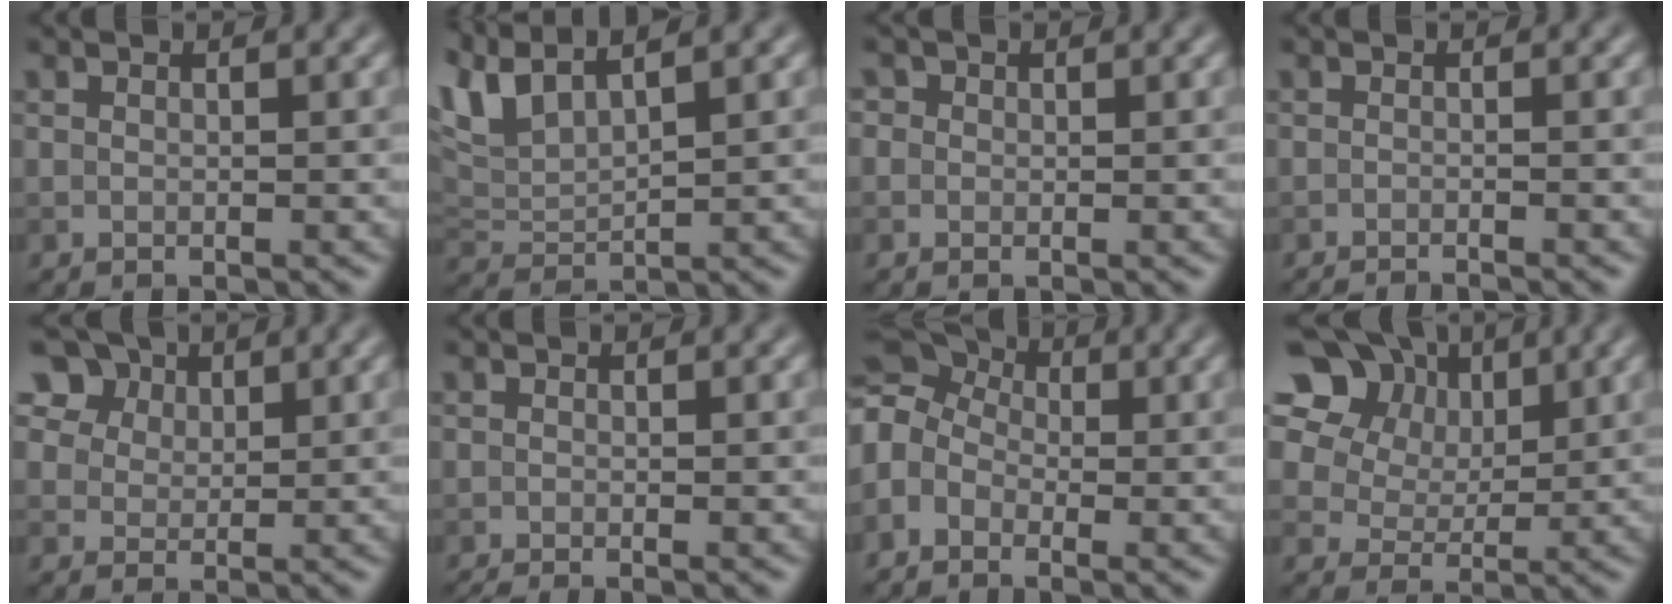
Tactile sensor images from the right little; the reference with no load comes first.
{"total": 5.6, "force": [4.1, 1.7, 3.4], "torque": [-0.088, 0.019, 0.082]}
{"total": 1.2, "force": [0.5, 1.1, 0.3], "torque": [-0.002, -0.001, -0.007]}
{"total": 2.7, "force": [-2.4, 0.4, 1.0], "torque": [-0.010, -0.003, -0.039]}
{"total": 8.6, "force": [5.3, 5.8, 3.4], "torque": [-0.087, 0.009, 0.091]}
{"total": 1.5, "force": [-1.1, 0.2, 1.0], "torque": [-0.008, -0.009, -0.021]}
{"total": 8.1, "force": [0.3, 6.5, 4.9], "torque": [-0.104, 0.032, -0.039]}
{"total": 17.4, "force": [8.6, 12.7, 8.1], "torque": [-0.199, 0.043, 0.171]}